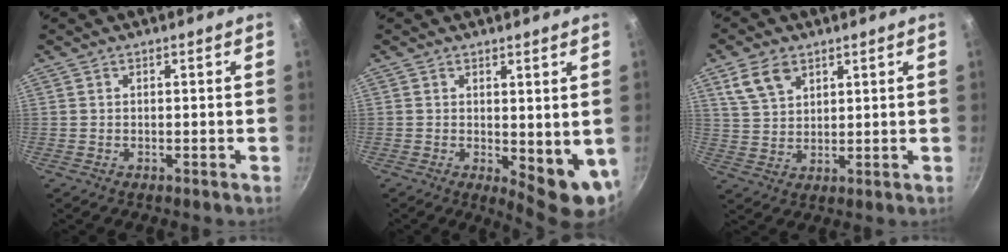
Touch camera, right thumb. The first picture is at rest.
{"total": 7.8, "force": [0.8, 3.4, 6.9], "torque": [-0.074, -0.017, 0.019]}
{"total": 7.1, "force": [3.9, 4.5, 3.9], "torque": [-0.059, -0.009, 0.081]}